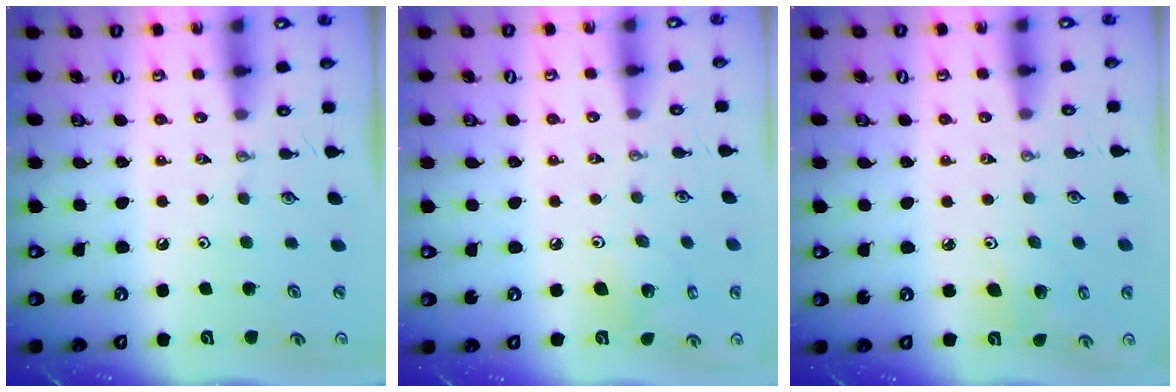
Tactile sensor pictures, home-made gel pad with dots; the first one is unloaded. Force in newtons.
{"total": 6.5, "press": 6.3, "slide": 1.8}
{"total": 5.6, "press": 5.5, "slide": 0.8}